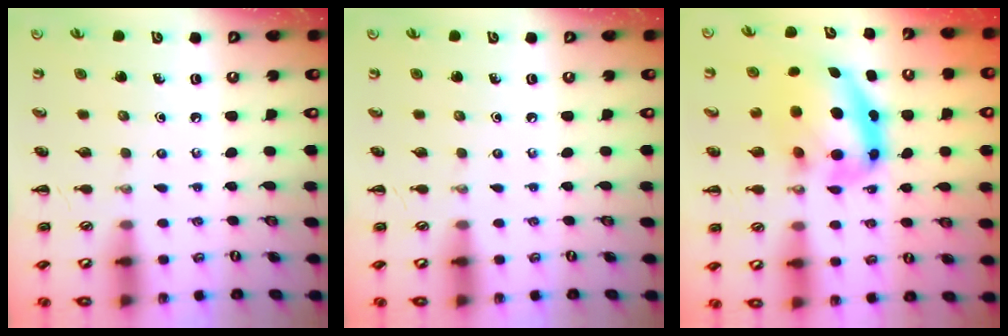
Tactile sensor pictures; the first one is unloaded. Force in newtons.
{"total": 0.0}
{"total": 10.2, "press": 9.9, "slide": 2.4}